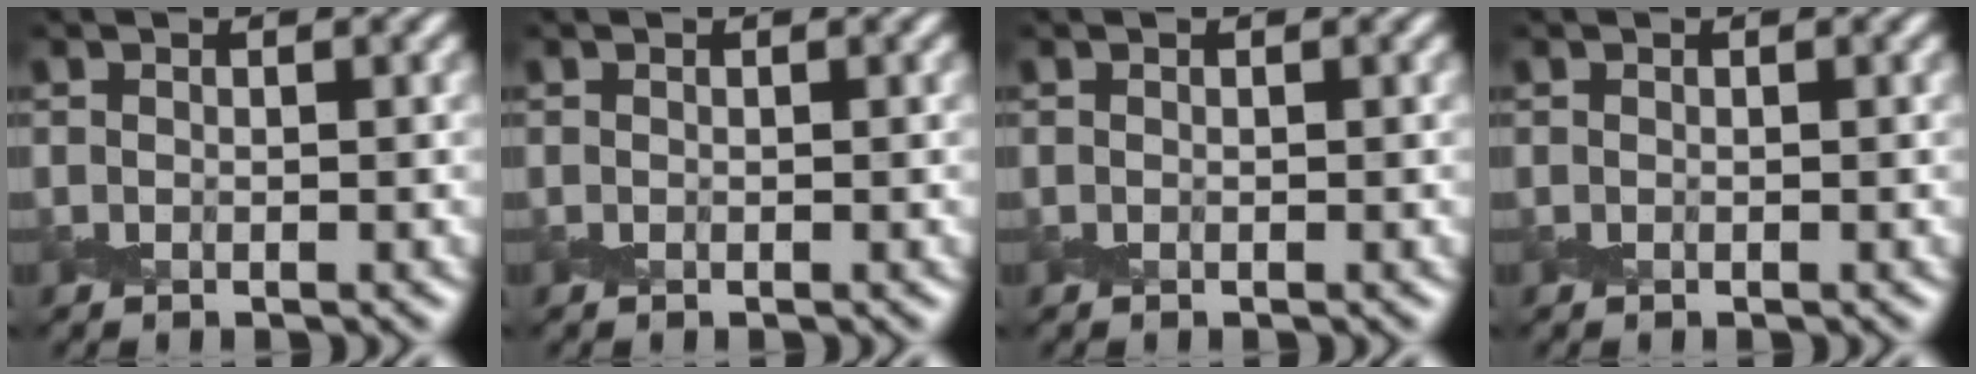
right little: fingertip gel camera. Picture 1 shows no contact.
{"total": 0.0}
{"total": 0.0}
{"total": 0.0}